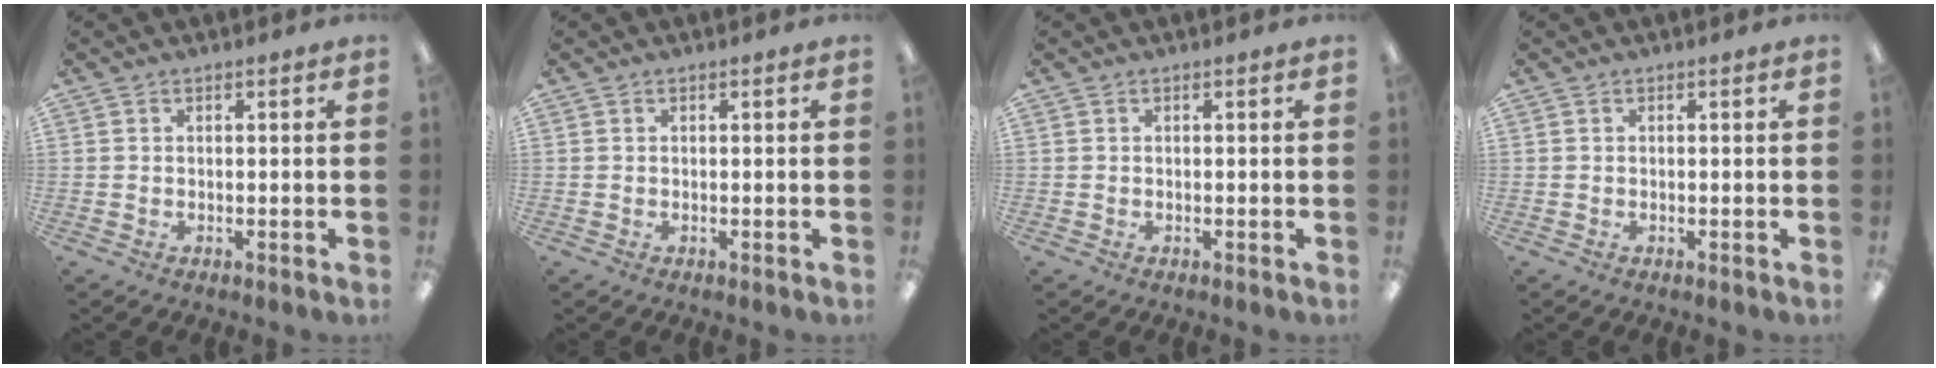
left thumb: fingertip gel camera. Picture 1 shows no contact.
{"total": 0.0}
{"total": 0.0}
{"total": 0.0}